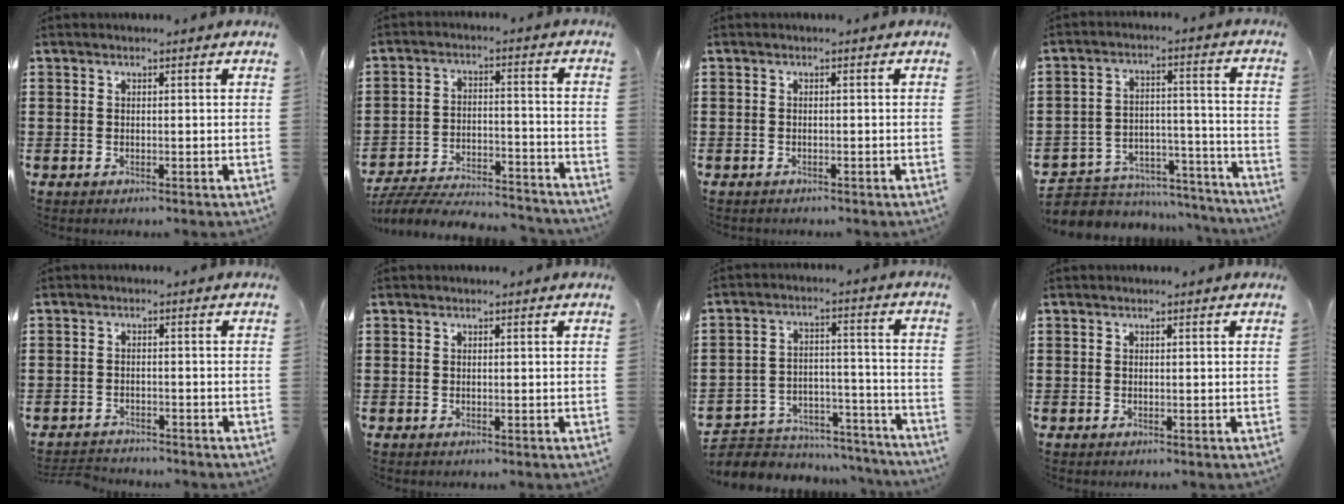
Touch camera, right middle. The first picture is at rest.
{"total": 6.6, "force": [-6.4, 0.8, 1.4], "torque": [-0.038, 0.006, -0.130]}
{"total": 0.6, "force": [-0.6, 0.2, -0.1], "torque": [0.001, 0.002, -0.013]}
{"total": 5.3, "force": [-5.0, 1.9, 0.1], "torque": [-0.004, 0.017, -0.102]}
{"total": 2.4, "force": [-2.3, 0.5, -0.1], "torque": [-0.006, -0.001, -0.051]}
{"total": 0.0}
{"total": 5.3, "force": [-4.9, 1.8, 0.2], "torque": [-0.004, 0.014, -0.101]}
{"total": 0.0}